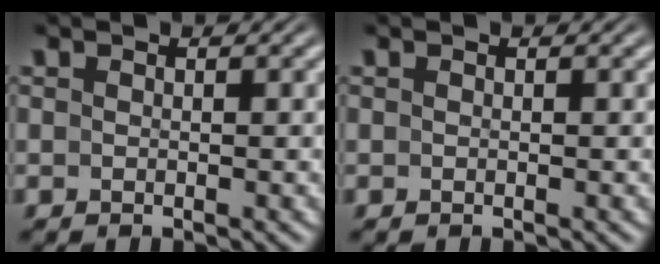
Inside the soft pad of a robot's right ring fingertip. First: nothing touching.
{"total": 0.0}